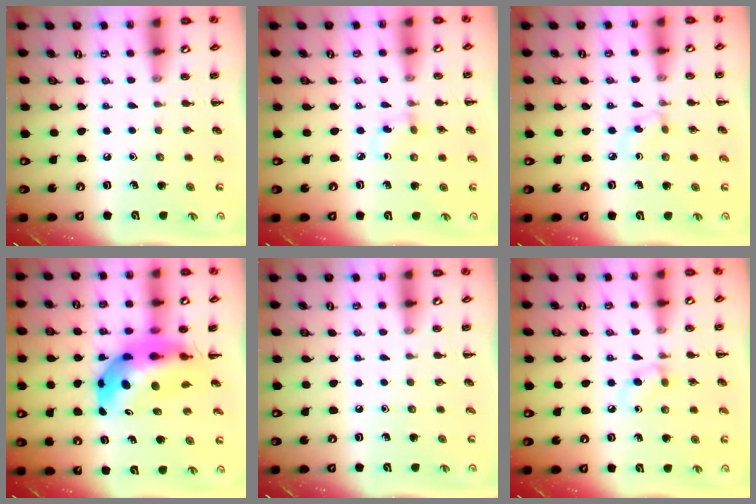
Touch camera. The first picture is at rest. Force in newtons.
{"total": 2.4, "press": 2.1, "slide": 1.1}
{"total": 2.9, "press": 2.7, "slide": 1.2}
{"total": 11.6, "press": 11.1, "slide": 3.4}
{"total": 0.0}
{"total": 4.6, "press": 4.3, "slide": 1.7}